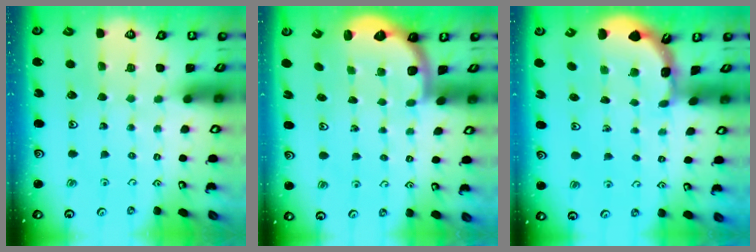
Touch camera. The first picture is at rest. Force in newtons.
{"total": 2.2, "press": 2.0, "slide": 0.8}
{"total": 1.9, "press": 1.9, "slide": 0.1}